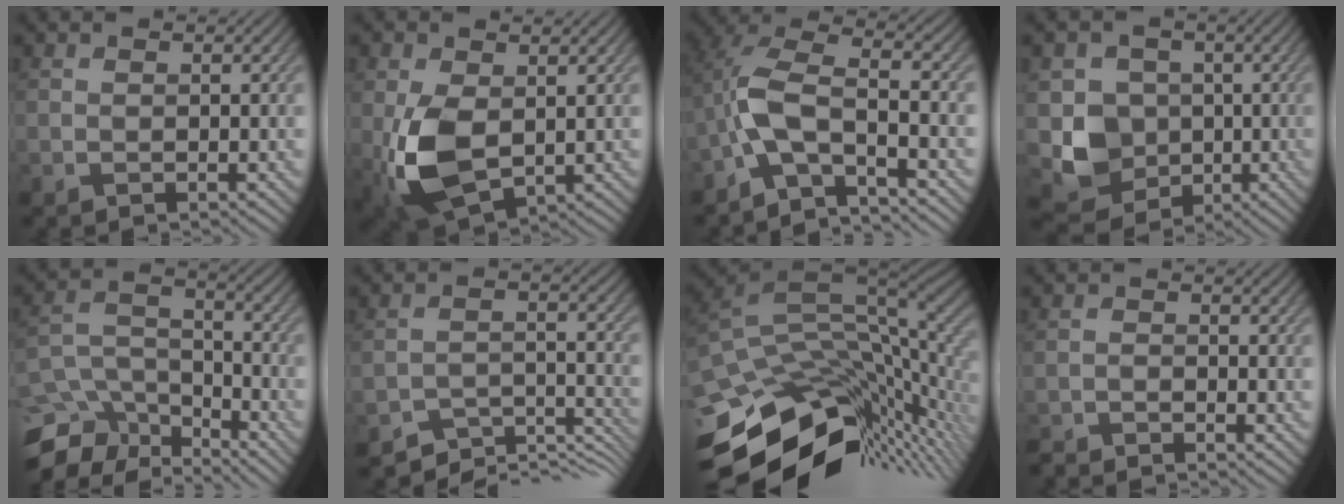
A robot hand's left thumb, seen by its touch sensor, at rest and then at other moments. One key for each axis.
{"total": 9.0, "fx": -0.7, "fy": 5.5, "fz": 7.1, "tx": -0.176, "ty": -0.016, "tz": -0.013}
{"total": 7.9, "fx": -3.5, "fy": 2.5, "fz": 6.6, "tx": -0.130, "ty": 0.013, "tz": -0.089}
{"total": 7.1, "fx": -0.6, "fy": 6.5, "fz": 2.7, "tx": -0.062, "ty": -0.017, "tz": -0.019}
{"total": 11.7, "fx": -8.9, "fy": 5.8, "fz": 4.8, "tx": -0.132, "ty": -0.020, "tz": -0.127}
{"total": 6.4, "fx": -5.9, "fy": 1.4, "fz": 1.9, "tx": -0.036, "ty": -0.006, "tz": -0.095}
{"total": 14.7, "fx": -4.9, "fy": 7.3, "fz": 11.7, "tx": -0.203, "ty": -0.013, "tz": -0.066}
{"total": 2.3, "fx": -2.2, "fy": 0.0, "fz": 0.3, "tx": -0.008, "ty": -0.003, "tz": -0.050}